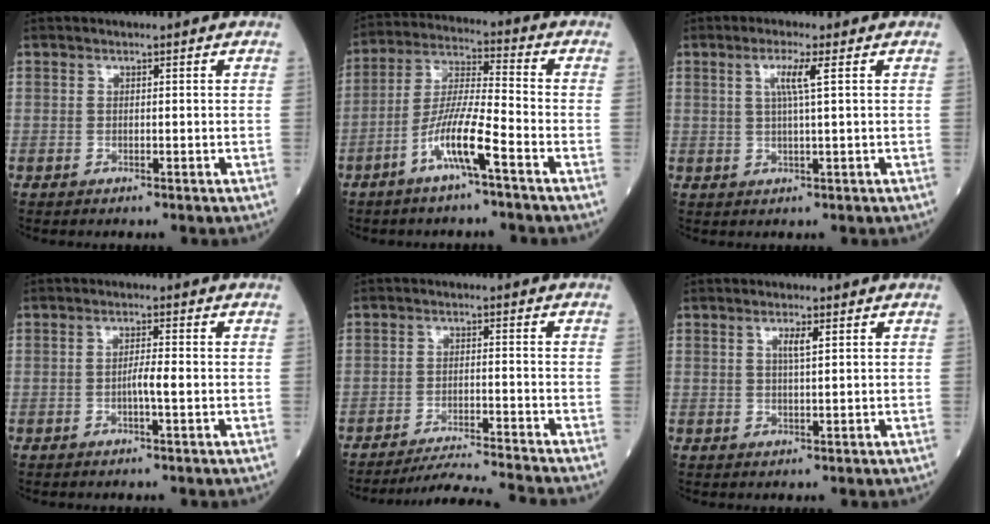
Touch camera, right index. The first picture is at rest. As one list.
[{"total": 9.2, "force": [-4.8, 0.3, 7.9], "torque": [-0.156, 0.003, -0.096]}, {"total": 3.6, "force": [1.2, -0.6, 3.3], "torque": [-0.068, 0.001, 0.021]}, {"total": 2.4, "force": [-0.6, -0.1, 2.3], "torque": [-0.040, 0.001, -0.012]}, {"total": 9.8, "force": [-9.3, -2.5, 1.9], "torque": [-0.021, -0.015, -0.151]}, {"total": 2.1, "force": [0.9, 0.1, 1.9], "torque": [-0.038, -0.002, 0.015]}]